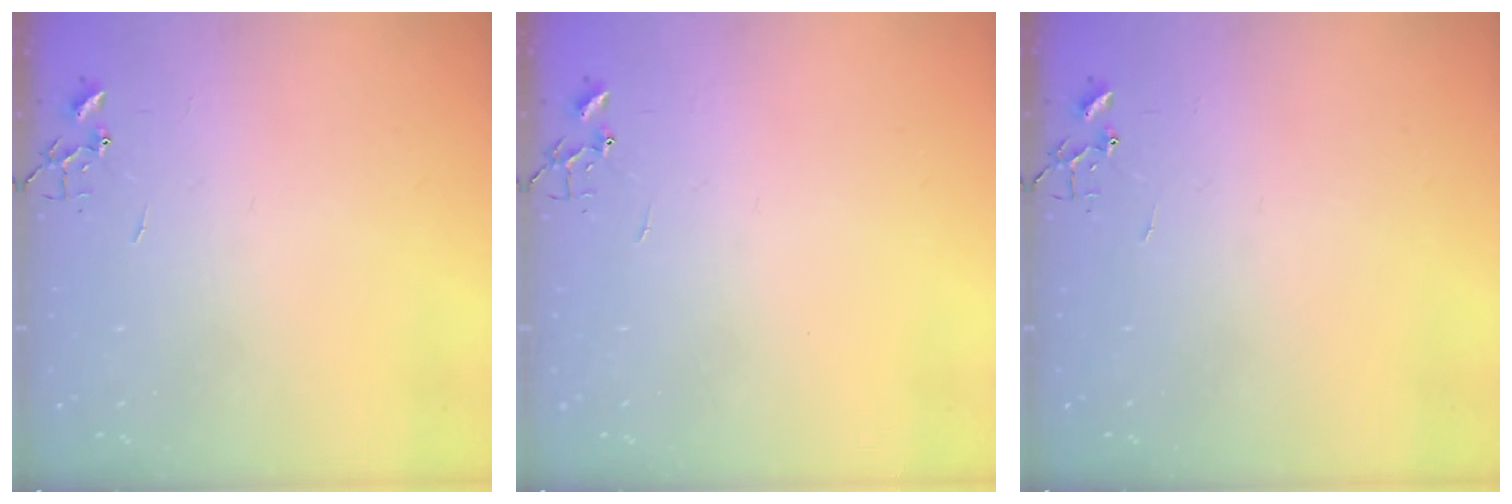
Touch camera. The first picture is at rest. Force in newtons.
{"total": 0.0}
{"total": 0.0}